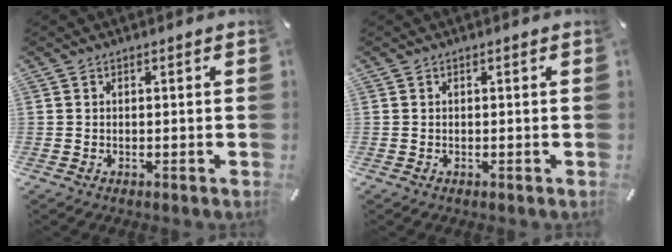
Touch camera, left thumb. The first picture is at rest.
{"total": 0.0}